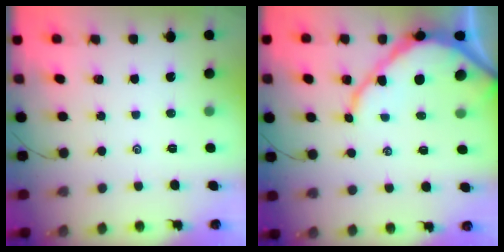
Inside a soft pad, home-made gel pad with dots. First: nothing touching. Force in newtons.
{"total": 9.1, "press": 9.0, "slide": 0.7}